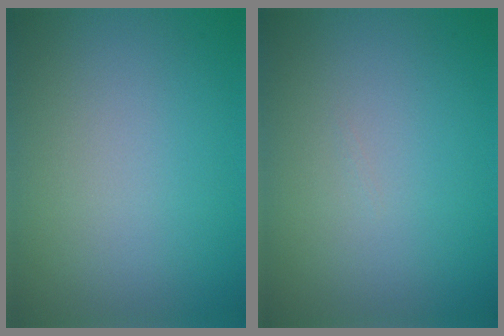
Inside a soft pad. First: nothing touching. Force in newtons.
{"total": 0.0}